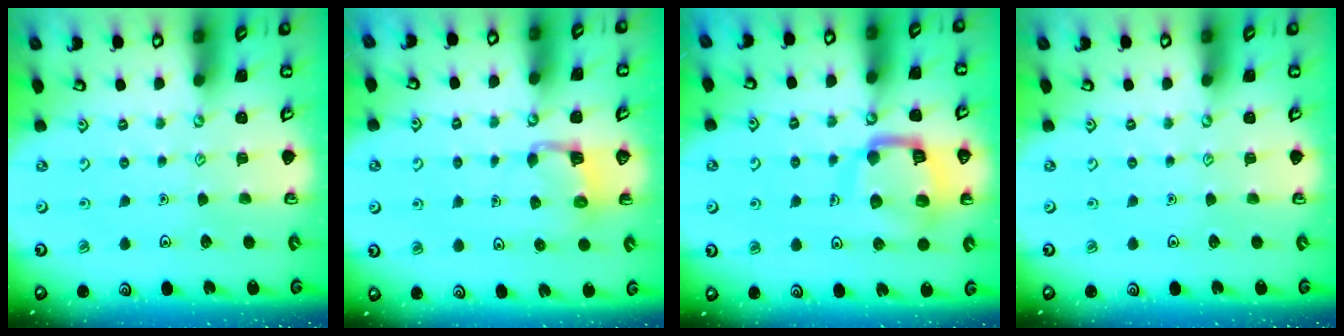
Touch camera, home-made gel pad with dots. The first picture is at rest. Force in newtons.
{"total": 2.7, "press": 2.7, "slide": 0.4}
{"total": 14.5, "press": 14.4, "slide": 1.6}
{"total": 0.0}